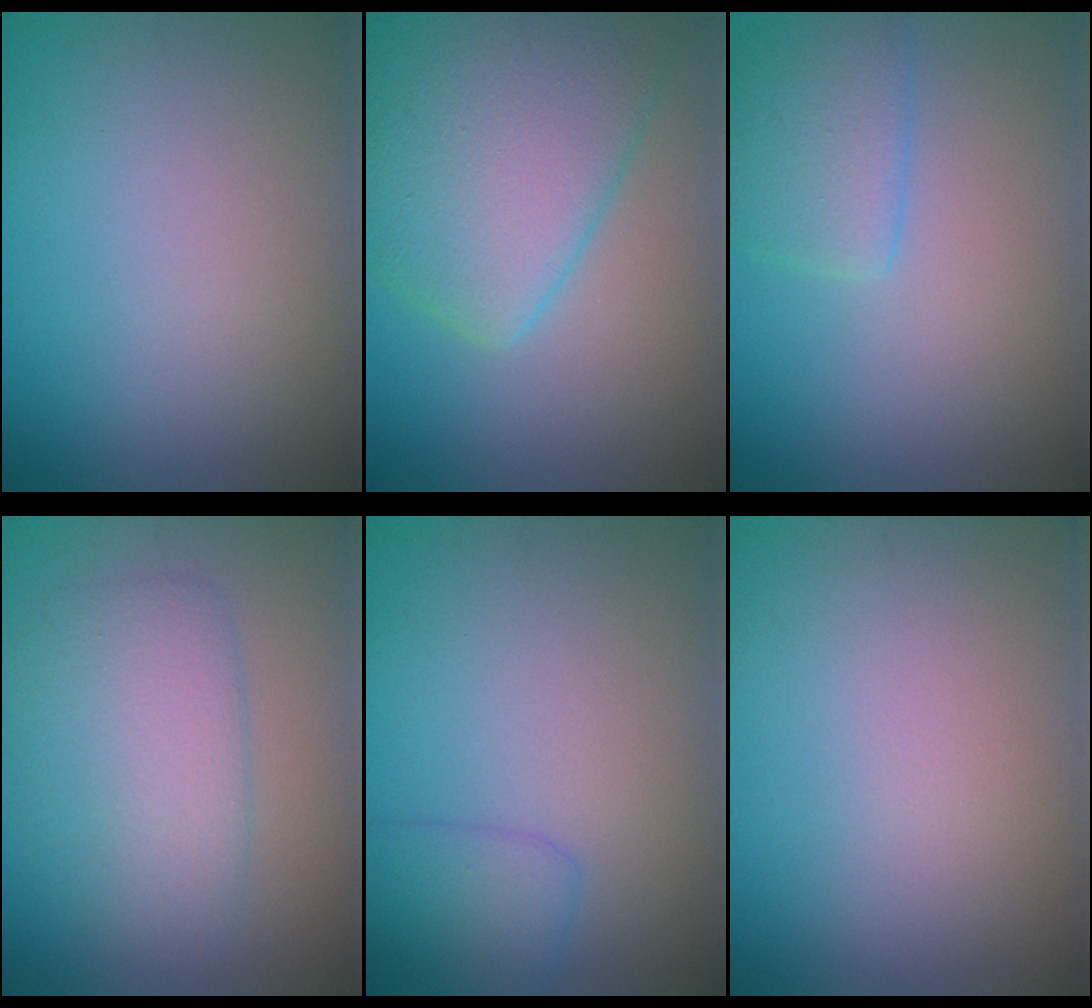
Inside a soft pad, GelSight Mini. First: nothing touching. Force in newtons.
{"total": 8.8, "press": 8.8, "slide": 0.3}
{"total": 2.8, "press": 2.8, "slide": 0.3}
{"total": 4.6, "press": 4.5, "slide": 0.2}
{"total": 2.2, "press": 2.2, "slide": 0.2}
{"total": 0.0}